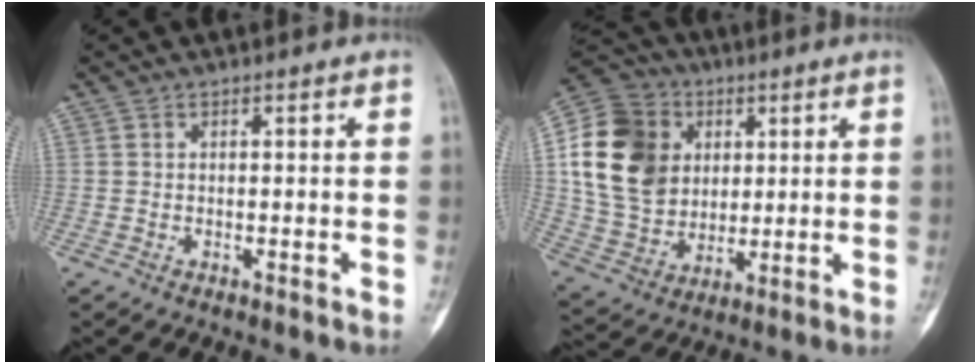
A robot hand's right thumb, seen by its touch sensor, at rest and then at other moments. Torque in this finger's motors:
{"motor_torque": [0.20, 2.90, 0.85, -0.37, 0.14]}